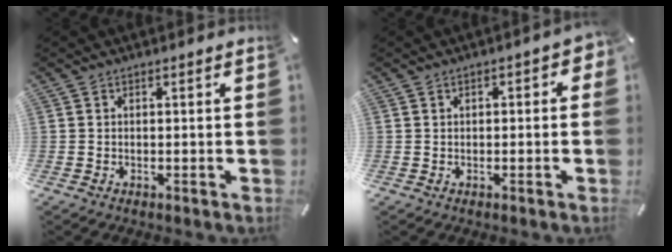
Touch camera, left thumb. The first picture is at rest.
{"total": 2.0, "force": [-0.3, 1.3, 1.5], "torque": [-0.018, 0.004, -0.009]}